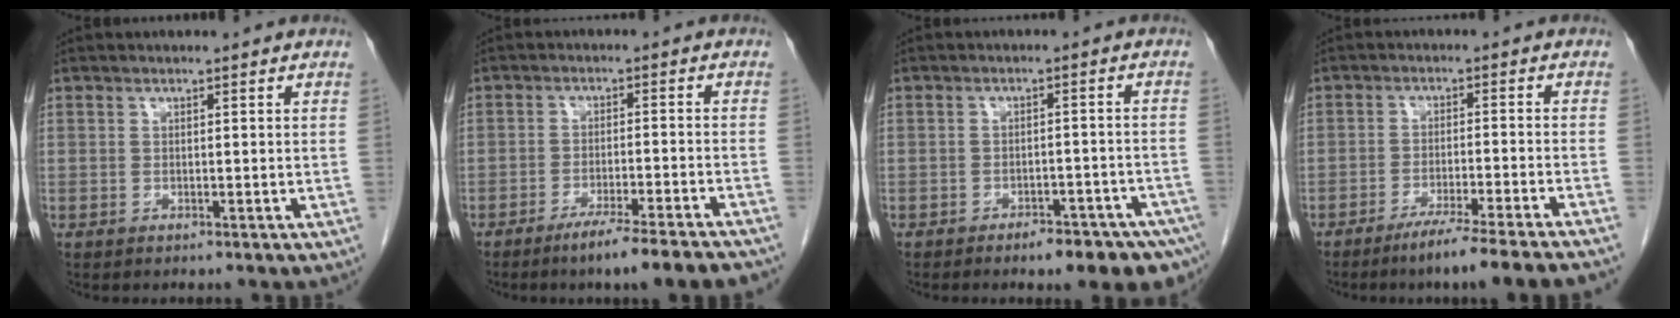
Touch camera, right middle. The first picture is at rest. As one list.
[{"total": 11.1, "force": [-9.0, 0.3, 6.4], "torque": [-0.072, -0.015, -0.134]}, {"total": 8.6, "force": [-6.4, 2.7, 5.1], "torque": [-0.047, 0.011, -0.083]}, {"total": 11.1, "force": [-9.1, -1.7, 6.2], "torque": [-0.066, -0.032, -0.138]}]